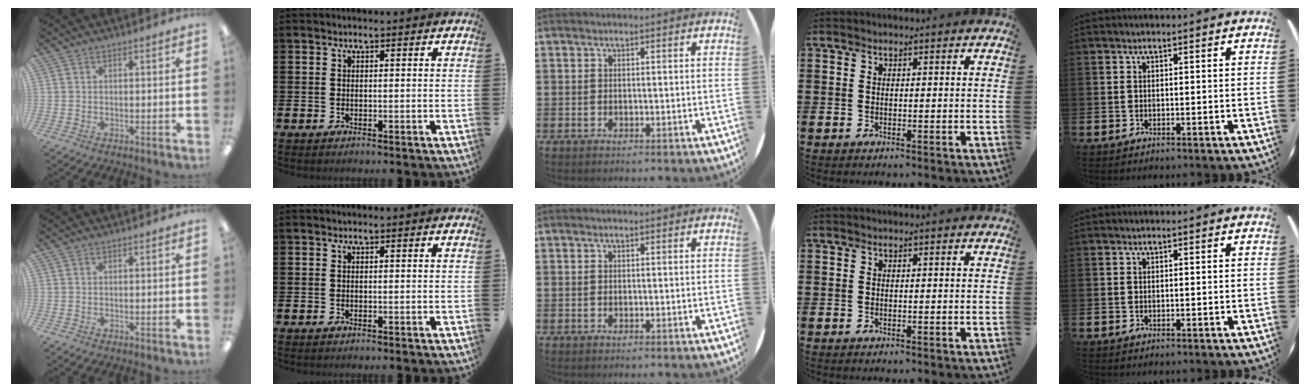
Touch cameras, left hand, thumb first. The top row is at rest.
{}